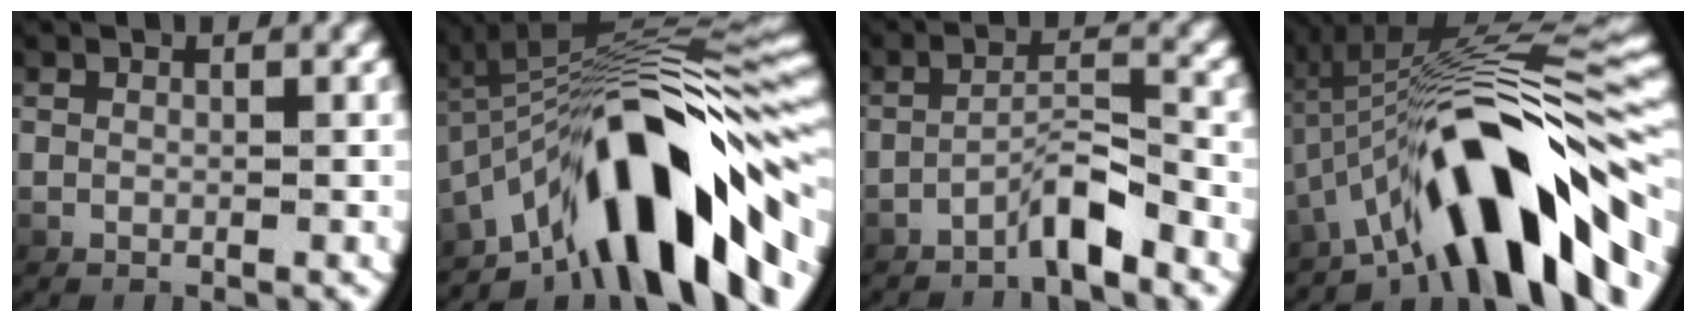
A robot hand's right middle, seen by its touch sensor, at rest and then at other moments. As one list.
[{"total": 14.6, "force": [-3.0, 6.4, 12.8], "torque": [-0.202, 0.018, -0.041]}, {"total": 3.1, "force": [-2.5, -0.1, 1.8], "torque": [-0.031, 0.004, -0.041]}, {"total": 13.7, "force": [-3.4, 5.1, 12.3], "torque": [-0.203, 0.019, -0.047]}]